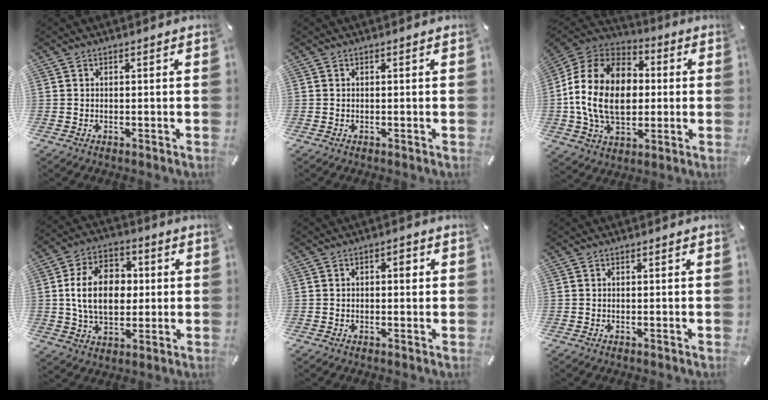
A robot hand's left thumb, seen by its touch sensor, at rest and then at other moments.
{"total": 0.0}
{"total": 18.7, "force": [-1.5, 14.0, 12.3], "torque": [-0.260, 0.022, -0.031]}
{"total": 14.4, "force": [0.9, 10.4, 9.9], "torque": [-0.192, 0.017, 0.014]}
{"total": 2.5, "force": [0.2, 1.4, 2.0], "torque": [-0.025, 0.002, -0.004]}
{"total": 0.0}